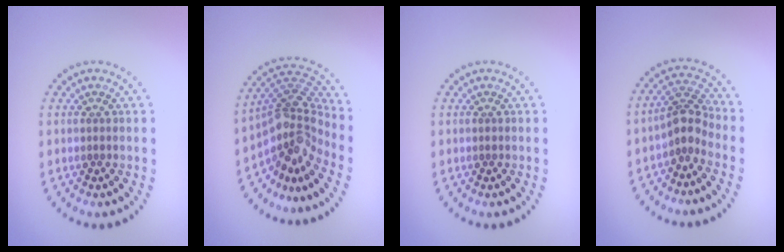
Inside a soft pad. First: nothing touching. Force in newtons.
{"total": 4.7, "press": 3.1, "slide": 3.6}
{"total": 0.0}
{"total": 2.8, "press": 2.2, "slide": 1.8}